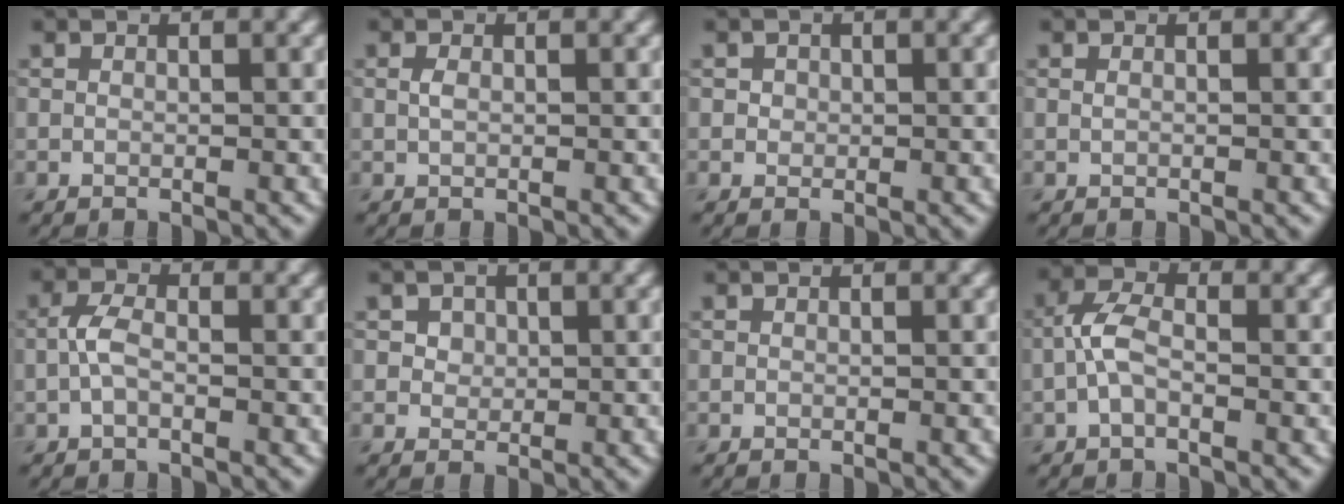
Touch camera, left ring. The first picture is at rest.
{"total": 0.8, "force": [0.0, 0.4, 0.6], "torque": [-0.018, 0.001, 0.002]}
{"total": 0.8, "force": [0.2, 0.8, 0.3], "torque": [-0.001, -0.003, 0.005]}
{"total": 0.0}
{"total": 2.1, "force": [-0.7, 0.9, 1.7], "torque": [-0.040, 0.007, -0.019]}
{"total": 2.9, "force": [1.4, 2.1, 1.3], "torque": [-0.030, 0.004, 0.020]}
{"total": 0.0}
{"total": 2.8, "force": [-0.9, 1.3, 2.3], "torque": [-0.052, 0.011, -0.026]}